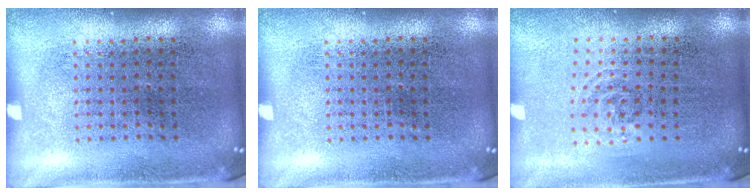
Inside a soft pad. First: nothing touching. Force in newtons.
{"total": 0.0}
{"total": 0.8, "press": 0.6, "slide": 0.6}